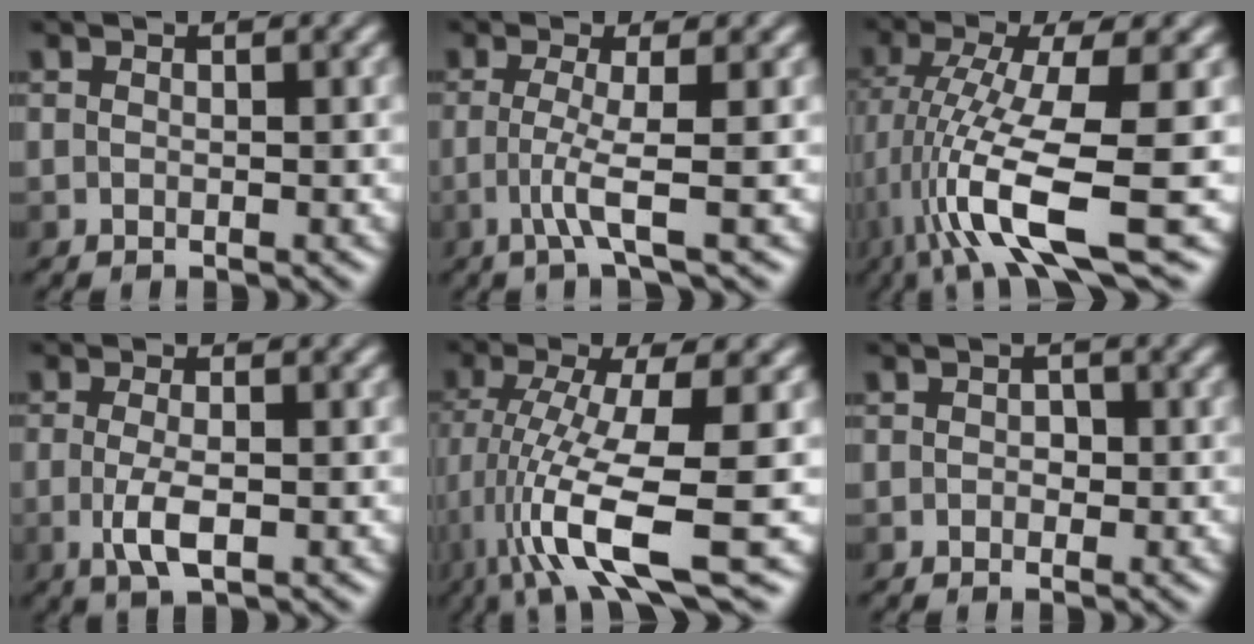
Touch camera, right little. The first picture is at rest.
{"total": 2.8, "force": [-1.1, -0.4, 2.6], "torque": [-0.062, 0.001, -0.023]}
{"total": 9.4, "force": [-2.9, 1.8, 8.8], "torque": [-0.180, -0.004, -0.051]}
{"total": 3.0, "force": [-0.9, 1.0, 2.7], "torque": [-0.063, -0.003, -0.016]}
{"total": 9.3, "force": [-3.2, 1.7, 8.5], "torque": [-0.177, -0.006, -0.057]}
{"total": 1.6, "force": [0.4, 1.4, 0.7], "torque": [0.011, 0.006, -0.012]}